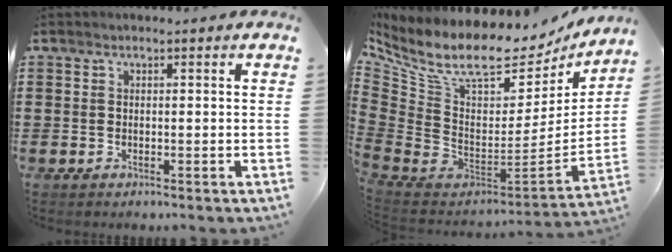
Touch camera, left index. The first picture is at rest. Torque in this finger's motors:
{"motor_torque": [1.58, -0.56, 0.37, 0.21]}